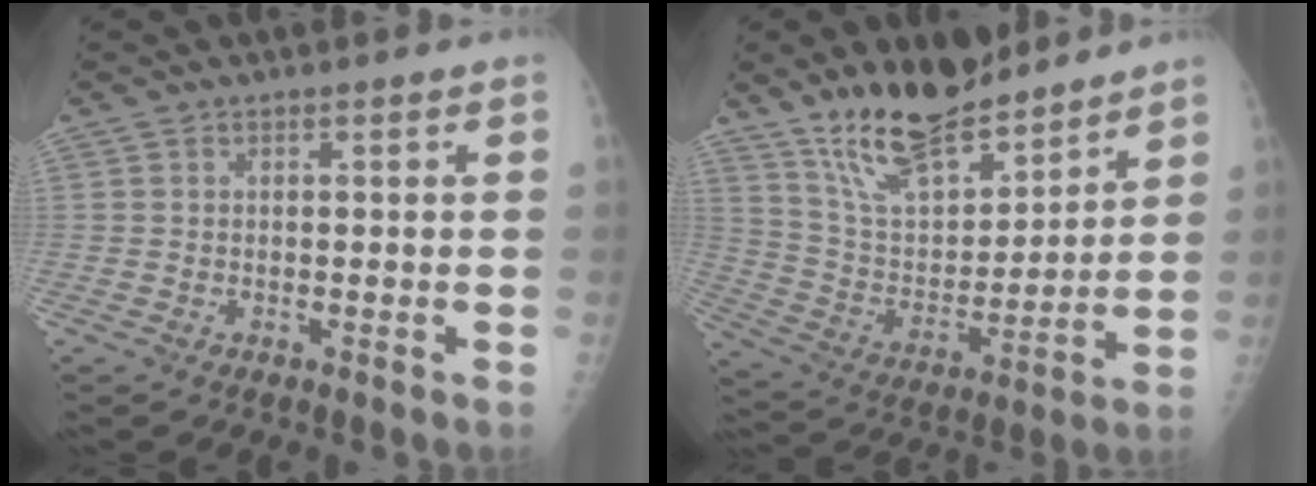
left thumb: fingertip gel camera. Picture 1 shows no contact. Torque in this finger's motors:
{"motor_torque": [0.48, 0.32, 1.18, -1.60, 0.11]}